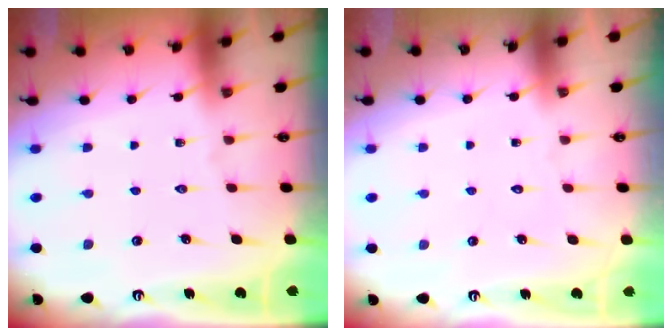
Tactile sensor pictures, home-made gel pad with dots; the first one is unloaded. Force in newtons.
{"total": 1.7, "press": 1.7, "slide": 0.1}